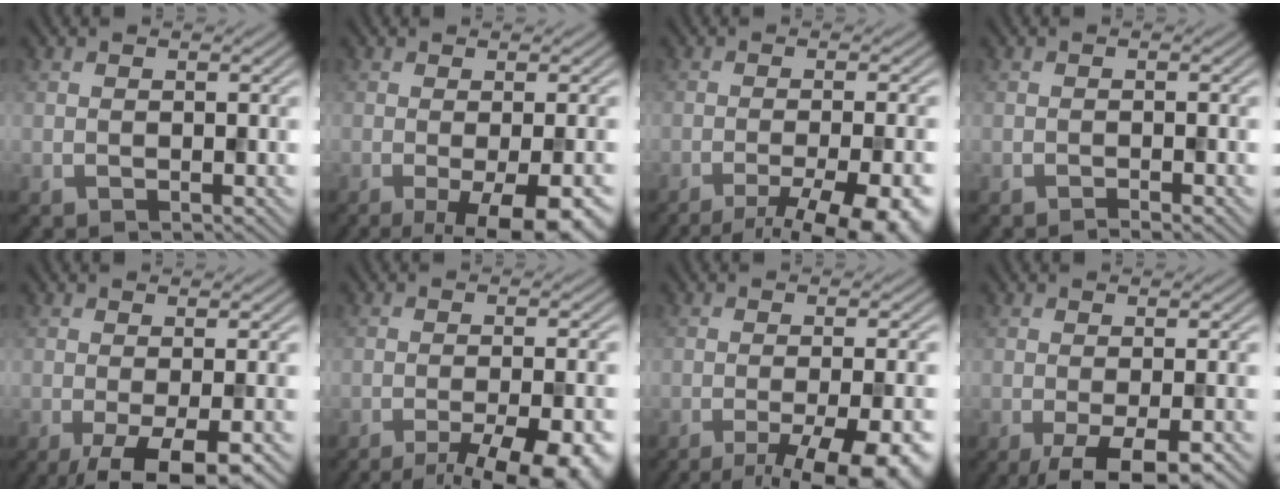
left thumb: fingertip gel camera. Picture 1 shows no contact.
{"total": 9.5, "force": [-3.7, 2.8, 8.3], "torque": [-0.101, -0.007, -0.043]}
{"total": 12.3, "force": [-8.1, 3.4, 8.6], "torque": [-0.108, -0.009, -0.090]}
{"total": 1.3, "force": [-0.9, 0.0, 0.9], "torque": [-0.010, 0.002, -0.019]}
{"total": 7.8, "force": [-3.5, 2.3, 6.6], "torque": [-0.099, -0.008, -0.052]}
{"total": 11.9, "force": [-8.0, 3.4, 8.2], "torque": [-0.101, -0.005, -0.089]}
{"total": 12.5, "force": [-7.2, 3.5, 9.6], "torque": [-0.116, -0.008, -0.081]}
{"total": 6.7, "force": [-3.2, 1.9, 5.6], "torque": [-0.082, -0.004, -0.049]}